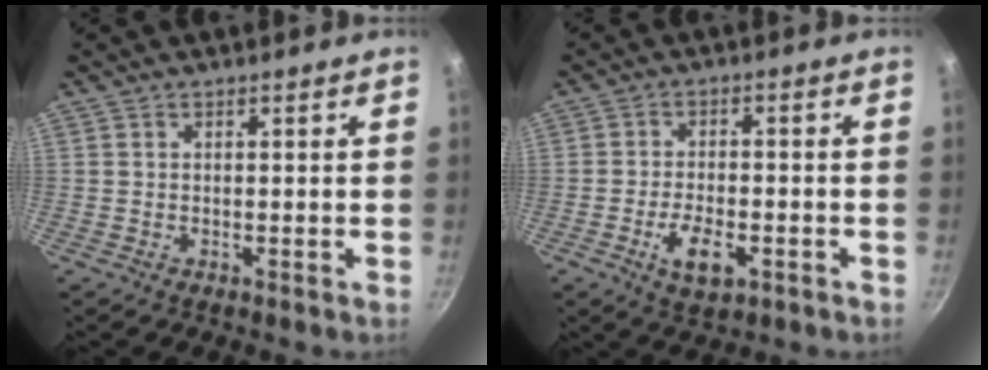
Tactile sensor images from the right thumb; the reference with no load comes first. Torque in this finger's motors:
{"motor_torque": [-0.17, 0.23, -0.05, 0.04, 0.16]}